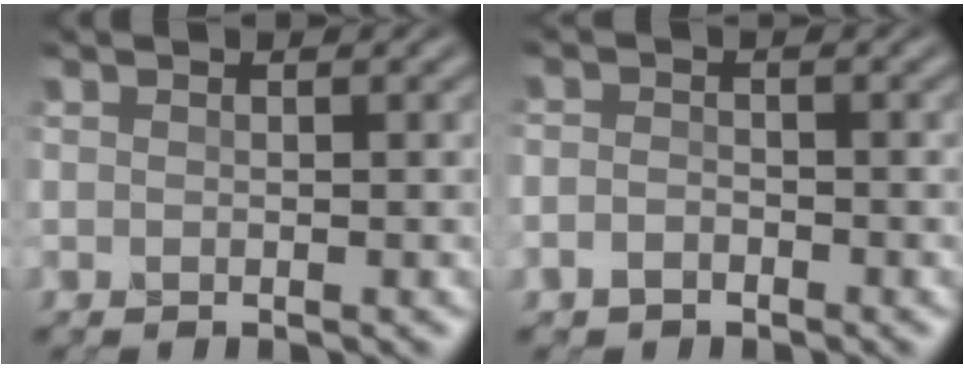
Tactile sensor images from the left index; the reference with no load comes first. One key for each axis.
{"total": 1.3, "fx": -1.0, "fy": 0.7, "fz": 0.4, "tx": -0.009, "ty": 0.009, "tz": -0.024}